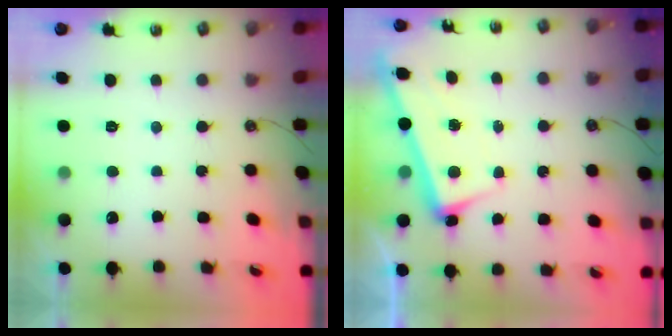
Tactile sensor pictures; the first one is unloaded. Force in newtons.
{"total": 2.6, "press": 2.4, "slide": 0.9}